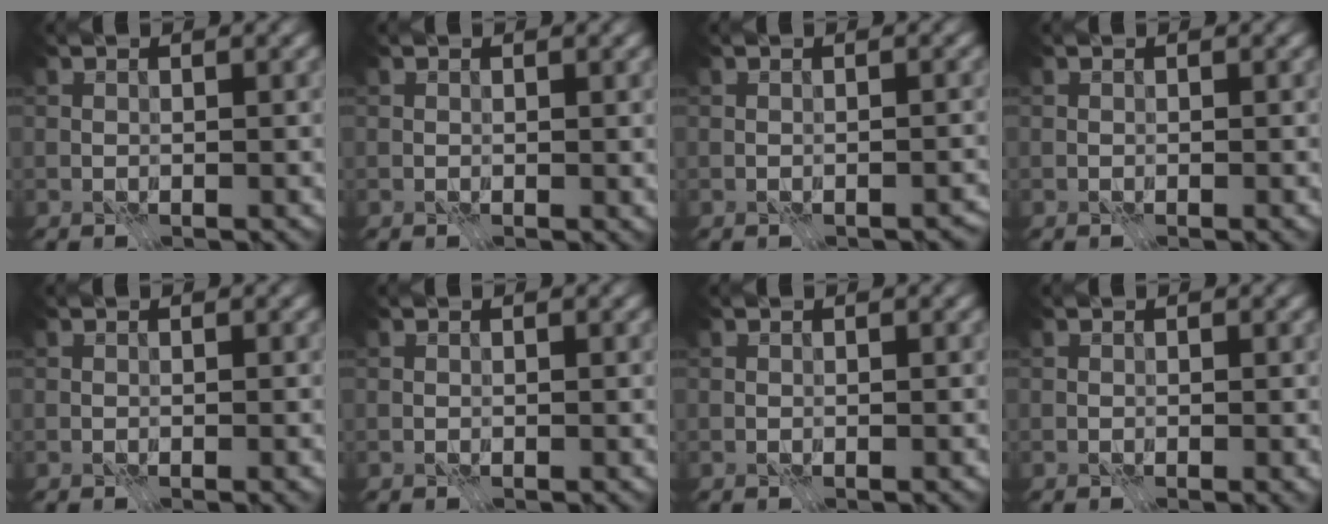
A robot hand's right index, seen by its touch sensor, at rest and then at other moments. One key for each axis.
{"total": 0.0}
{"total": 0.8, "fx": -0.6, "fy": 0.4, "fz": 0.3, "tx": 0.000, "ty": -0.008, "tz": -0.004}
{"total": 0.0}
{"total": 0.0}
{"total": 0.0}
{"total": 0.0}
{"total": 0.0}